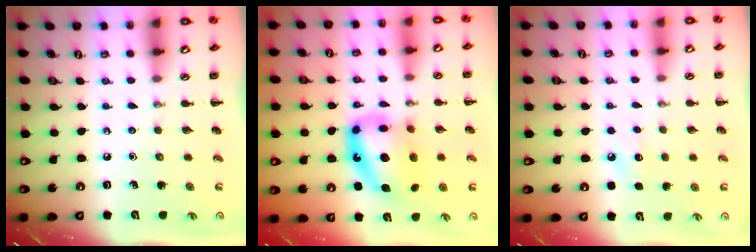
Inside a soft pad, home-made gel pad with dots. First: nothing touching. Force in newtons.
{"total": 14.0, "press": 13.6, "slide": 3.3}
{"total": 6.1, "press": 5.9, "slide": 1.5}